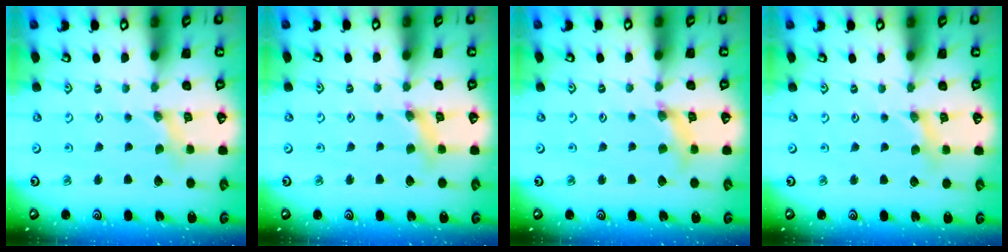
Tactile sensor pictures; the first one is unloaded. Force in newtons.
{"total": 4.4, "press": 4.4, "slide": 0.4}
{"total": 4.2, "press": 4.2, "slide": 0.4}
{"total": 1.9, "press": 1.9, "slide": 0.3}